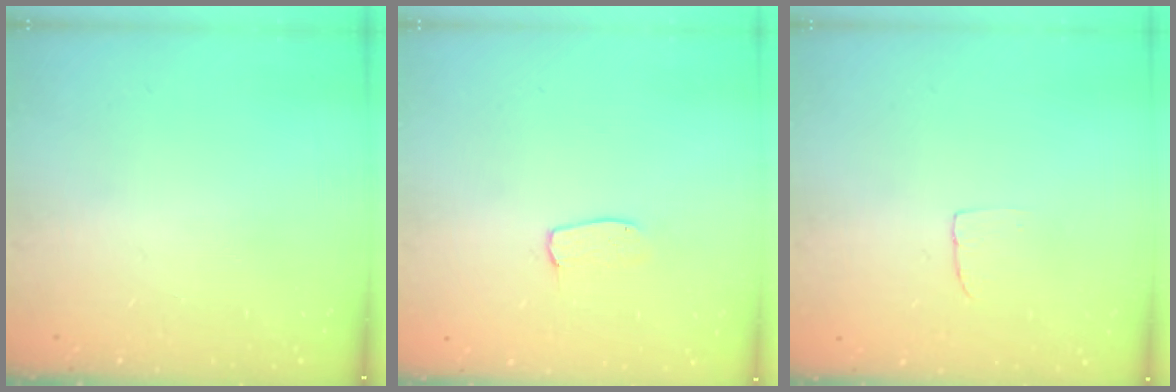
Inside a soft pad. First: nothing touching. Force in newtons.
{"total": 4.0, "press": 4.0, "slide": 0.2}
{"total": 2.4, "press": 2.4, "slide": 0.1}